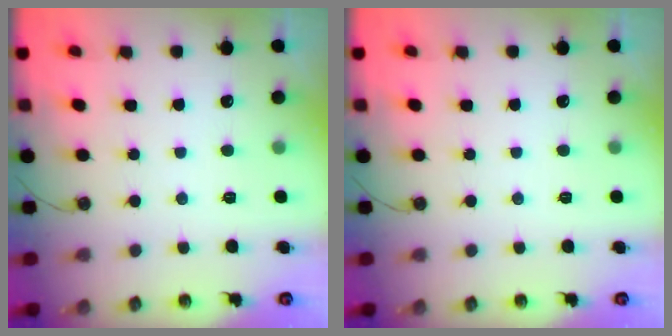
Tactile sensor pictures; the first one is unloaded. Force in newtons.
{"total": 0.0}